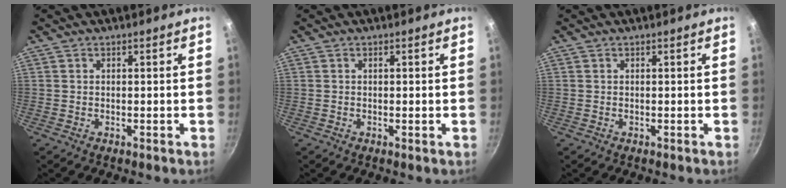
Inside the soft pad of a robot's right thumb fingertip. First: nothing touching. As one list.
[{"total": 0.6, "force": [0.1, 0.2, 0.5], "torque": [-0.010, 0.000, 0.000]}, {"total": 0.0}]